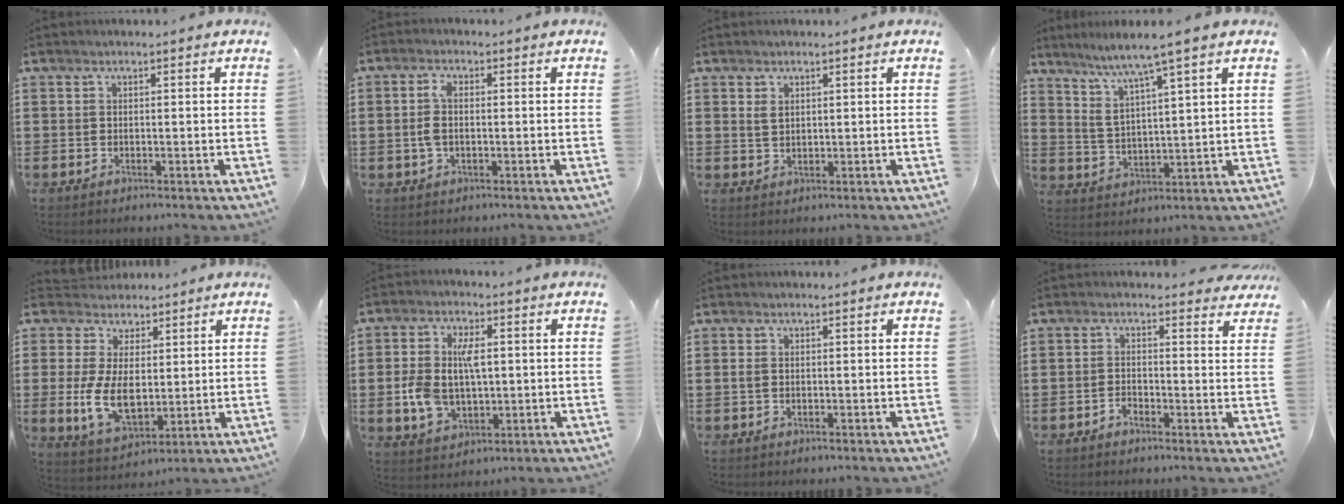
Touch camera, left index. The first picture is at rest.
{"total": 3.4, "force": [-0.1, 1.6, 3.0], "torque": [-0.075, -0.001, -0.007]}
{"total": 1.6, "force": [0.8, 0.9, 1.1], "torque": [-0.024, 0.003, 0.016]}
{"total": 5.4, "force": [4.2, -0.6, 3.3], "torque": [-0.079, -0.028, 0.067]}
{"total": 9.7, "force": [0.9, 6.8, 6.9], "torque": [-0.168, 0.002, 0.015]}
{"total": 8.4, "force": [0.4, 5.1, 6.6], "torque": [-0.142, 0.008, 0.003]}
{"total": 0.7, "force": [-0.1, 0.4, 0.6], "torque": [-0.020, -0.001, -0.004]}
{"total": 1.3, "force": [-0.2, 1.1, 0.7], "torque": [-0.010, 0.002, -0.010]}